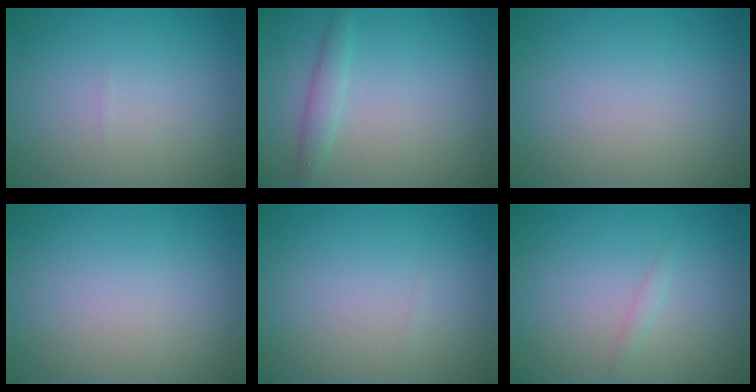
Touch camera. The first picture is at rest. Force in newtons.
{"total": 1.6, "press": 1.6, "slide": 0.0}
{"total": 0.0}
{"total": 0.0}
{"total": 0.0}
{"total": 0.6, "press": 0.6, "slide": 0.1}